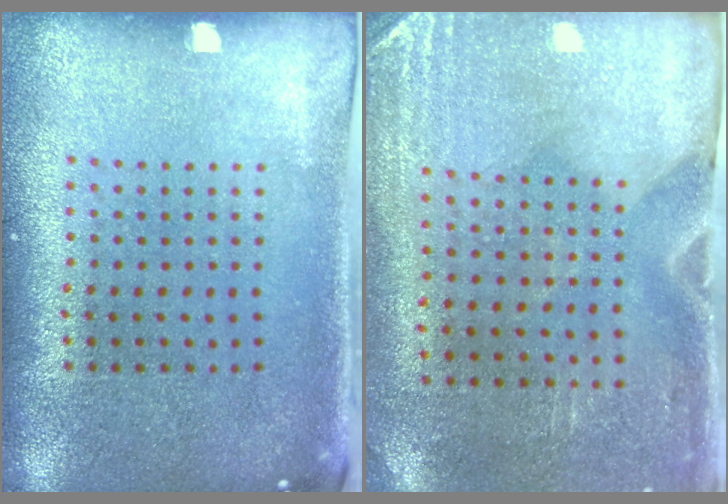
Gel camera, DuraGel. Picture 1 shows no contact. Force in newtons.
{"total": 2.9, "press": 2.5, "slide": 1.4}